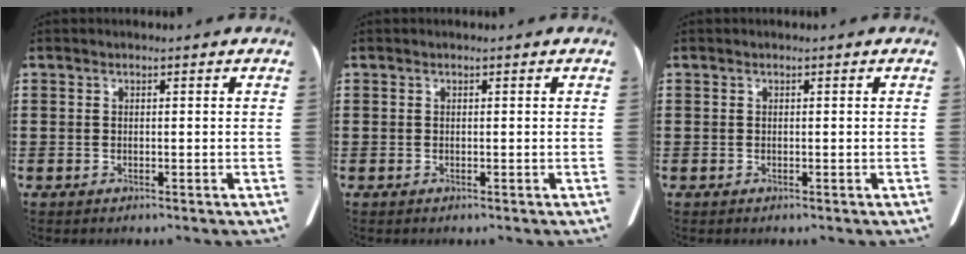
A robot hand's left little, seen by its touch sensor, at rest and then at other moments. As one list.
[{"total": 0.0}, {"total": 0.0}]